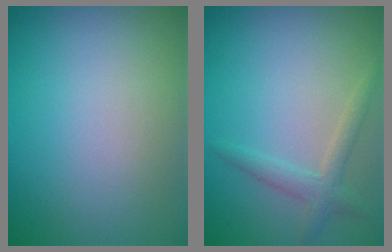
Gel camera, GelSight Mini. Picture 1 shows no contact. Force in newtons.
{"total": 2.1, "press": 2.1, "slide": 0.0}